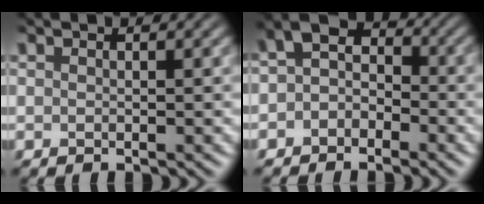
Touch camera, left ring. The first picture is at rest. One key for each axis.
{"total": 3.3, "fx": -0.9, "fy": 2.5, "fz": 2.0, "tx": -0.028, "ty": 0.011, "tz": -0.027}